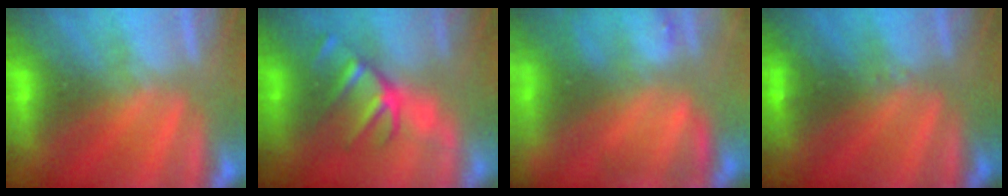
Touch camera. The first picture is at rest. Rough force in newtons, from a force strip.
{"total": 2.9}
{"total": 7.5}
{"total": 2.4}